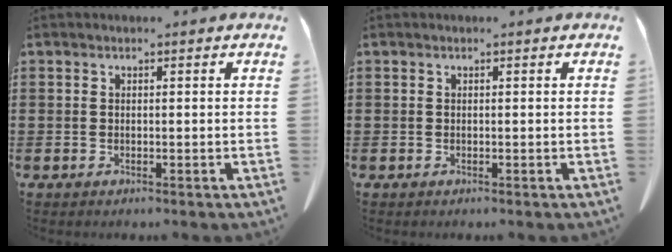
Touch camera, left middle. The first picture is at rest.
{"total": 0.0}